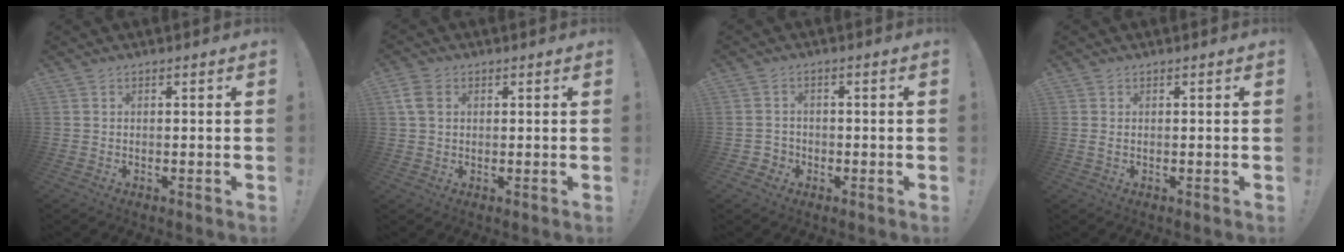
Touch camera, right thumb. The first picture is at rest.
{"total": 5.7, "force": [1.7, 4.1, 3.5], "torque": [-0.076, 0.003, 0.033]}
{"total": 2.8, "force": [-1.0, 2.5, 0.6], "torque": [-0.018, 0.001, -0.020]}
{"total": 0.8, "force": [0.2, 0.2, 0.7], "torque": [-0.013, 0.001, 0.002]}